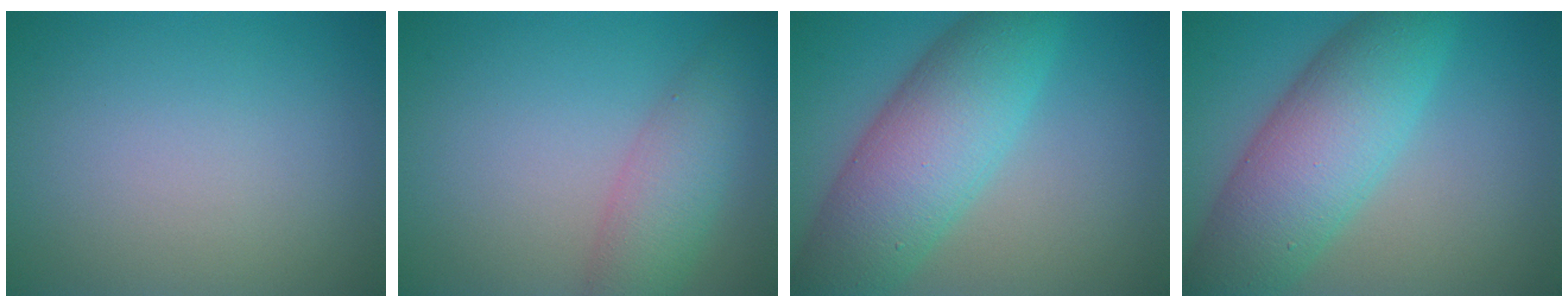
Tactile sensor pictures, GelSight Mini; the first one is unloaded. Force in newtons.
{"total": 4.3, "press": 4.3, "slide": 0.1}
{"total": 9.2, "press": 9.2, "slide": 0.2}
{"total": 9.2, "press": 9.2, "slide": 0.2}